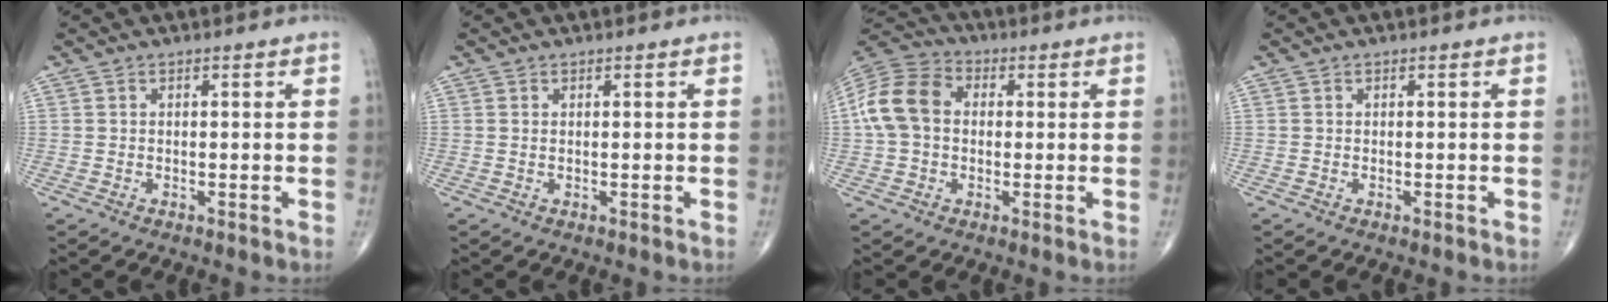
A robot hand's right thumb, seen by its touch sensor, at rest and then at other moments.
{"total": 0.0}
{"total": 12.3, "force": [0.8, 9.3, 8.1], "torque": [-0.161, 0.034, 0.008]}
{"total": 0.0}